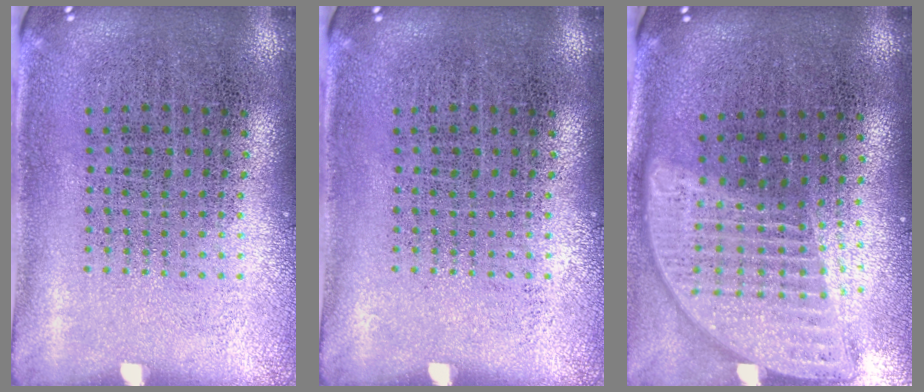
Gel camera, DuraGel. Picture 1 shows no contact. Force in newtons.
{"total": 0.0}
{"total": 1.9, "press": 1.6, "slide": 1.1}